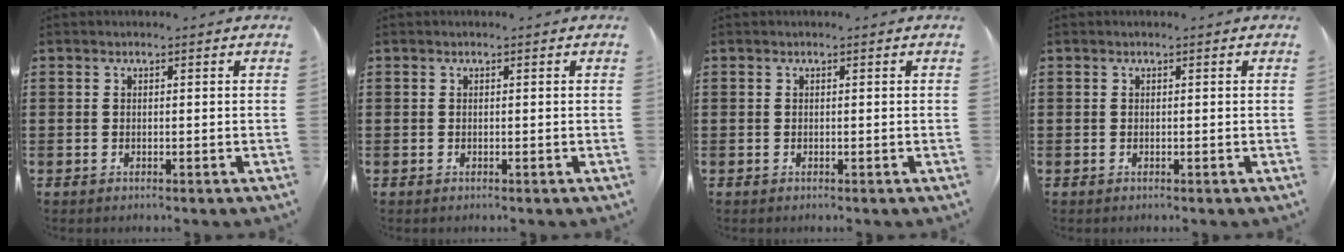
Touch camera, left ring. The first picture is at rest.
{"total": 0.0}
{"total": 0.0}
{"total": 0.0}